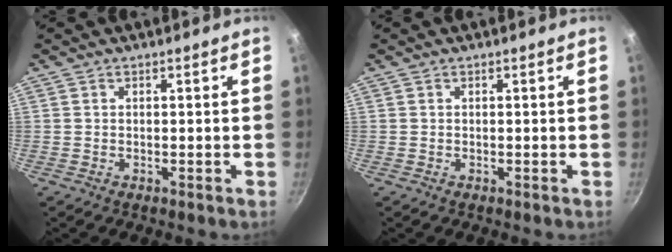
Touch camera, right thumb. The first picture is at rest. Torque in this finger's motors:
{"motor_torque": [-0.16, -0.16, 0.02, -0.02, 0.00]}